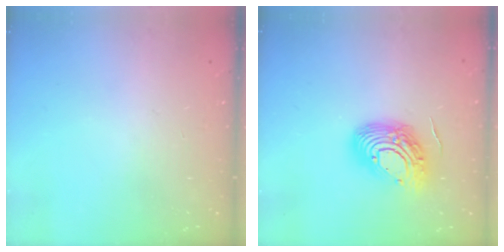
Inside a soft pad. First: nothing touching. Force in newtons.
{"total": 14.5, "press": 14.5, "slide": 1.5}